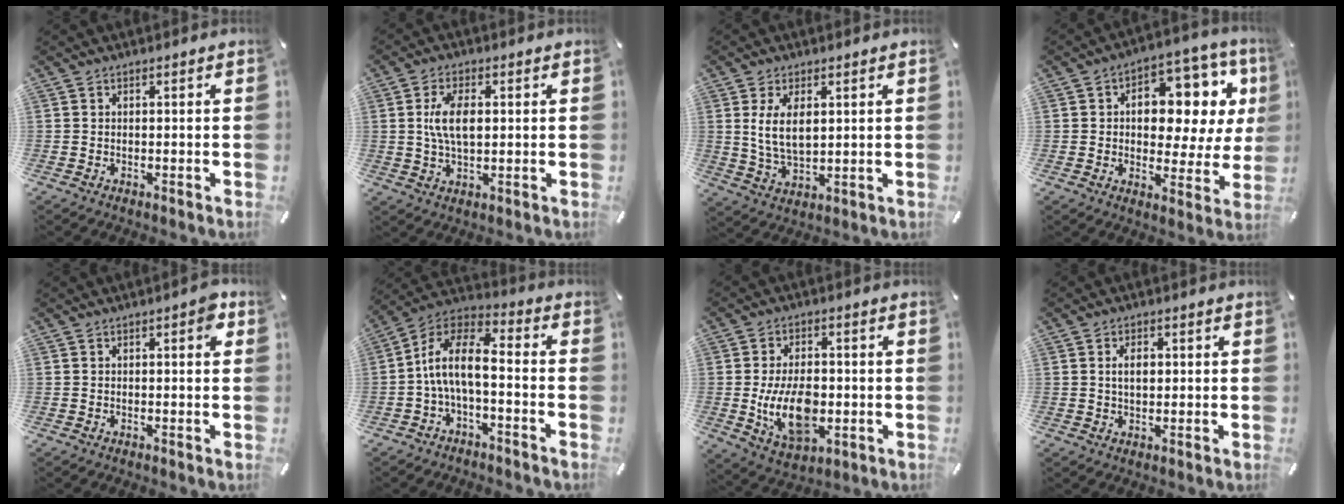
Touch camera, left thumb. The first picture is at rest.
{"total": 7.2, "force": [1.1, 4.0, 5.9], "torque": [-0.134, 0.002, 0.011]}
{"total": 7.9, "force": [2.4, 4.3, 6.2], "torque": [-0.148, -0.007, 0.035]}
{"total": 13.3, "force": [4.5, 8.2, 9.5], "torque": [-0.118, -0.043, 0.073]}
{"total": 2.9, "force": [0.7, 1.0, 2.6], "torque": [-0.029, 0.001, 0.003]}
{"total": 10.7, "force": [-2.6, 4.8, 9.2], "torque": [-0.186, 0.002, -0.048]}
{"total": 13.7, "force": [-2.0, 8.5, 10.5], "torque": [-0.190, -0.005, -0.030]}
{"total": 3.5, "force": [0.6, 2.2, 2.7], "torque": [-0.048, 0.006, 0.006]}